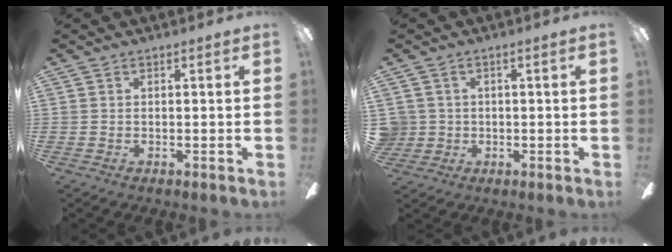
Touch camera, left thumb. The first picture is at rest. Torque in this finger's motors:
{"motor_torque": [-0.10, 0.01, 0.00, -0.01, 0.00]}